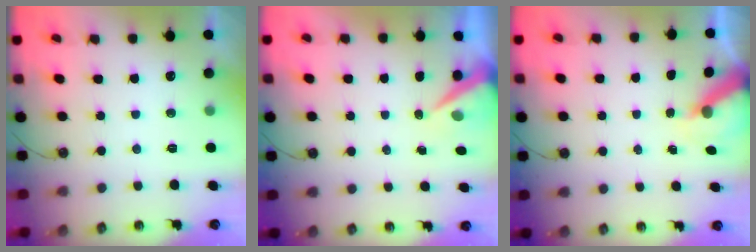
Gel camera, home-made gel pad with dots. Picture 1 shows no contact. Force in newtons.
{"total": 7.2, "press": 7.2, "slide": 0.2}
{"total": 6.5, "press": 6.5, "slide": 0.1}